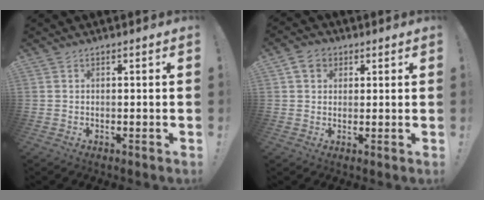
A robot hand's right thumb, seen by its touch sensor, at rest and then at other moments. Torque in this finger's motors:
{"motor_torque": [0.69, 0.88, 0.17, -0.11, 0.00]}